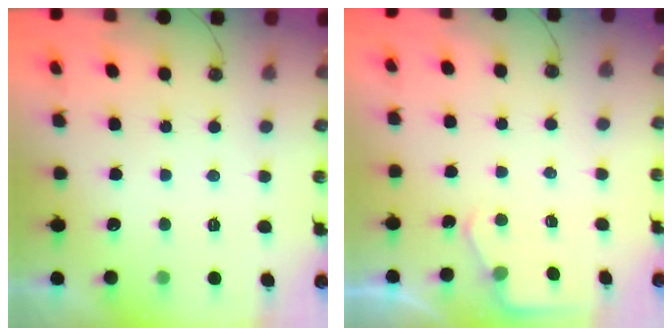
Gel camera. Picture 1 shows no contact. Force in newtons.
{"total": 3.2, "press": 3.1, "slide": 0.5}